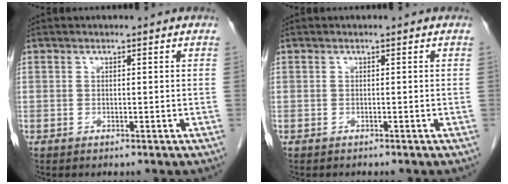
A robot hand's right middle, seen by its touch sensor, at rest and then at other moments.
{"total": 0.0}